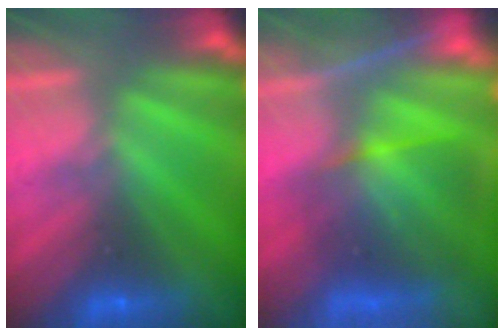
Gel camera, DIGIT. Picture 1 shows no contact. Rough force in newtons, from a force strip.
{"total": 7.1}